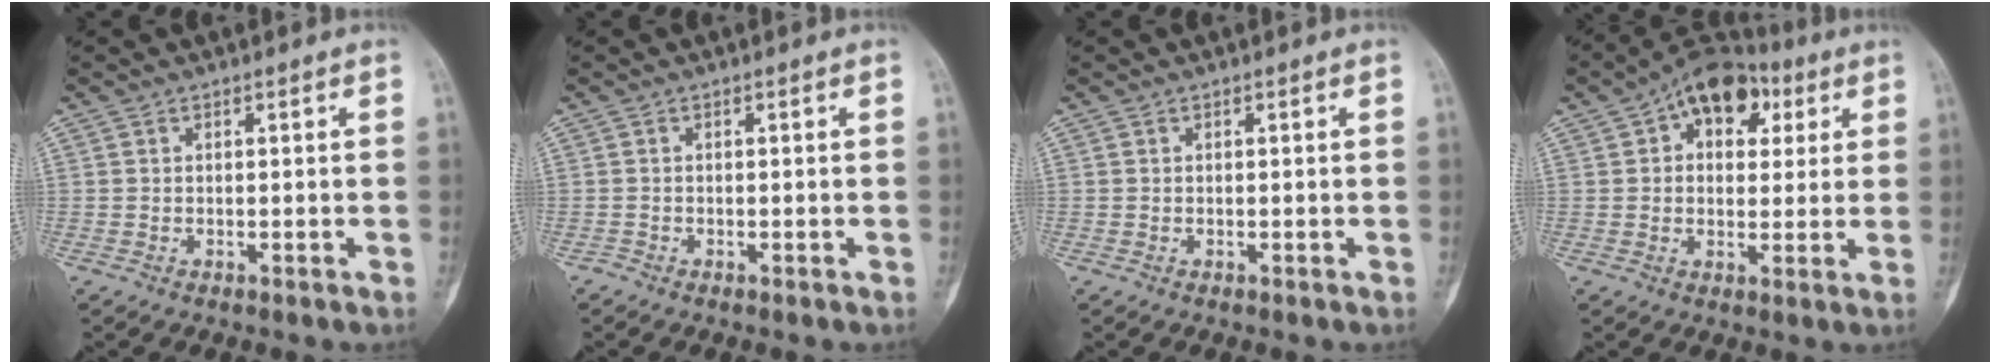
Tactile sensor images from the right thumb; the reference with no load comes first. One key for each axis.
{"total": 0.7, "fx": -0.6, "fy": 0.4, "fz": -0.1, "tx": 0.004, "ty": 0.002, "tz": -0.018}
{"total": 0.0}
{"total": 12.7, "fx": 4.7, "fy": 8.5, "fz": 8.2, "tx": -0.074, "ty": 0.014, "tz": 0.063}